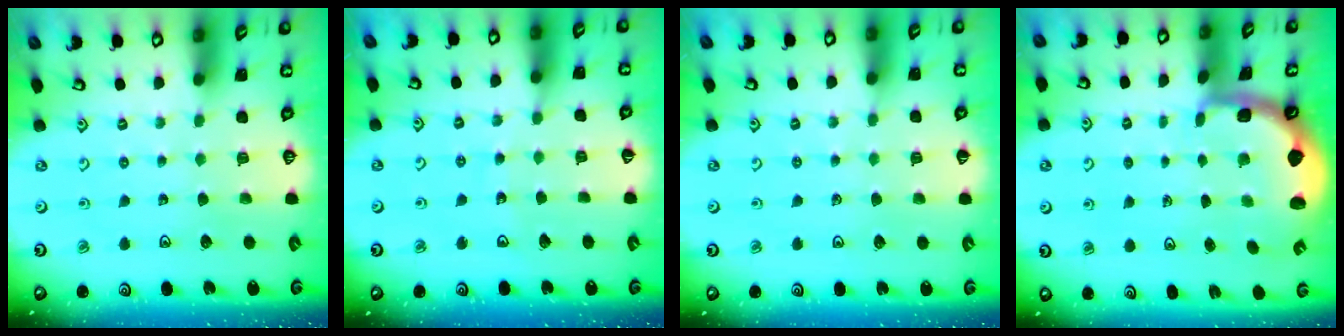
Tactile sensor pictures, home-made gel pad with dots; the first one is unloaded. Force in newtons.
{"total": 5.1, "press": 5.1, "slide": 0.7}
{"total": 2.0, "press": 2.0, "slide": 0.3}
{"total": 2.4, "press": 2.0, "slide": 1.2}